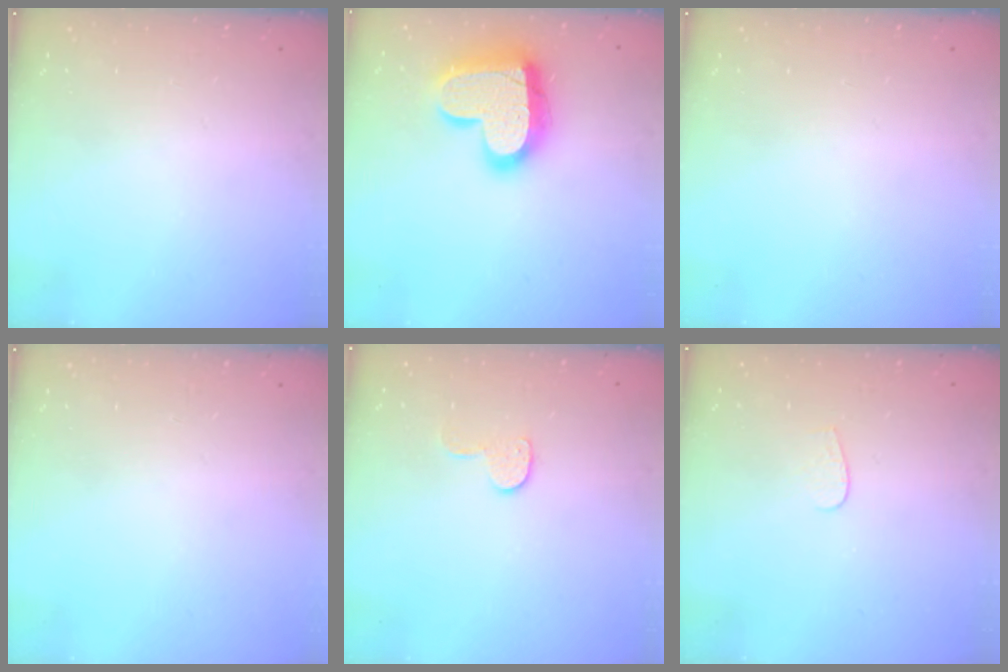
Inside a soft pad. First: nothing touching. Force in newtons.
{"total": 20.9, "press": 20.8, "slide": 1.8}
{"total": 0.0}
{"total": 0.0}
{"total": 6.1, "press": 6.1, "slide": 0.2}
{"total": 3.5, "press": 3.5, "slide": 0.3}